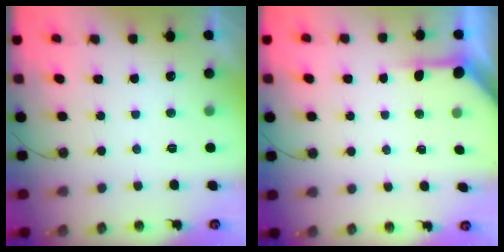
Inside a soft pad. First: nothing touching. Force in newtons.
{"total": 3.5, "press": 3.5, "slide": 0.3}